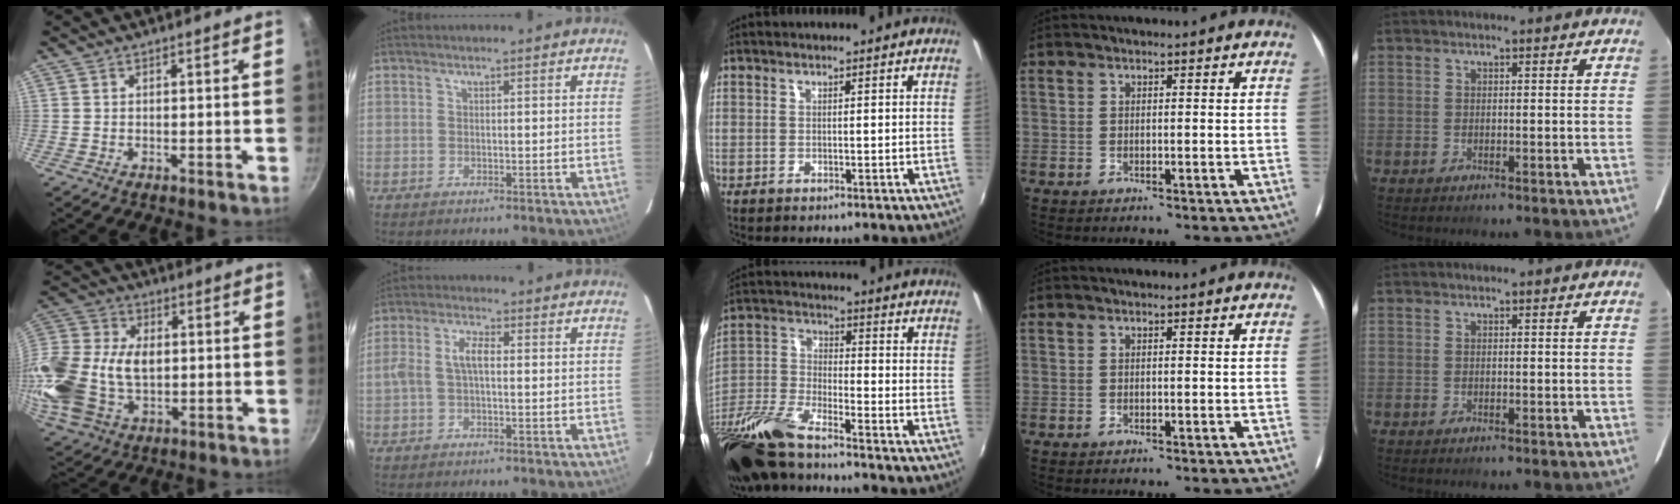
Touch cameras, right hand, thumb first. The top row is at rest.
{"thumb": {"total": 20.2, "force": [-0.5, 13.7, 14.9], "torque": [-0.307, 0.022, -0.010]}, "index": {"total": 4.4, "force": [-0.2, 1.8, 4.0], "torque": [-0.083, 0.013, -0.004]}, "middle": {"total": 16.7, "force": [-12.6, 3.8, 10.3], "torque": [-0.232, -0.034, -0.255]}}